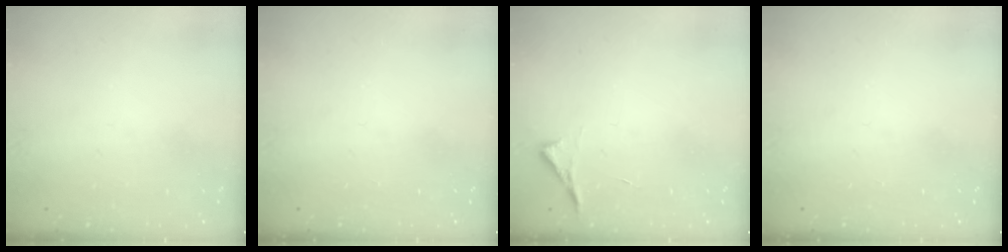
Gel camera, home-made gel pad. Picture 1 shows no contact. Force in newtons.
{"total": 0.0}
{"total": 3.6, "press": 3.6, "slide": 0.5}
{"total": 0.0}